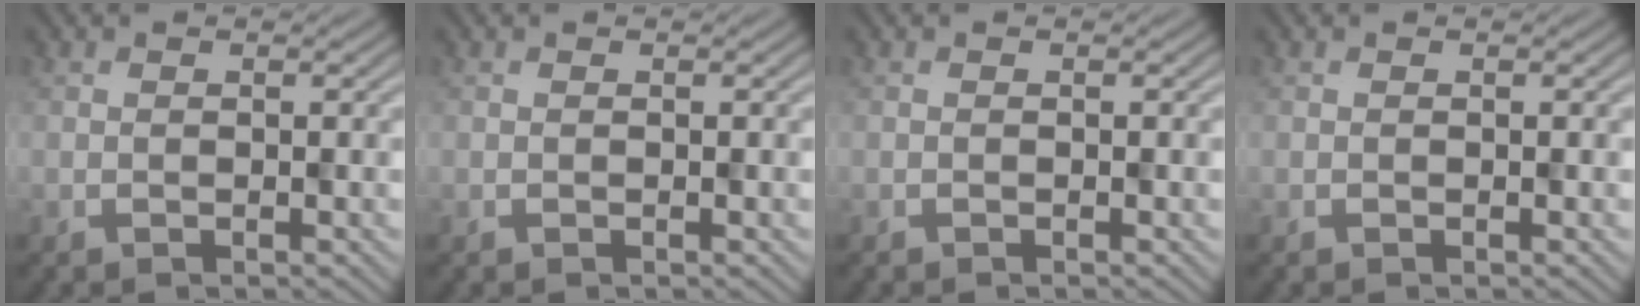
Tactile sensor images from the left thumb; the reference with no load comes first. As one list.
[{"total": 0.0}, {"total": 0.0}, {"total": 0.0}]